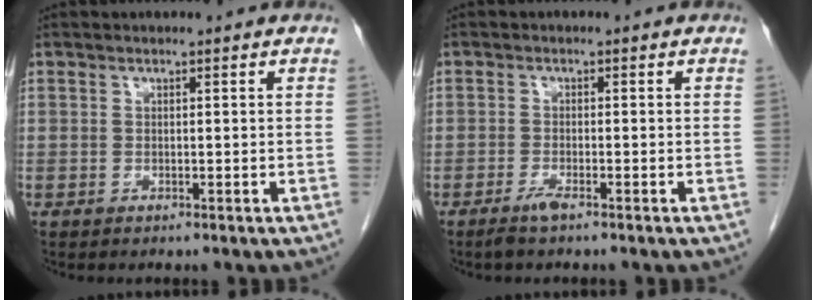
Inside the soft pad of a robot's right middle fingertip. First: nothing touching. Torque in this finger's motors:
{"motor_torque": [-0.03, 0.09, 0.02, 0.01]}